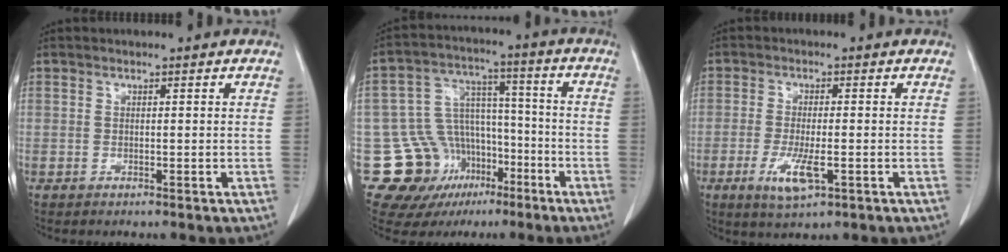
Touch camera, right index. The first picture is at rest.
{"total": 15.7, "force": [-7.3, 13.0, 4.9], "torque": [-0.091, 0.071, -0.099]}
{"total": 5.7, "force": [-2.0, 1.4, 5.1], "torque": [-0.100, -0.009, -0.028]}